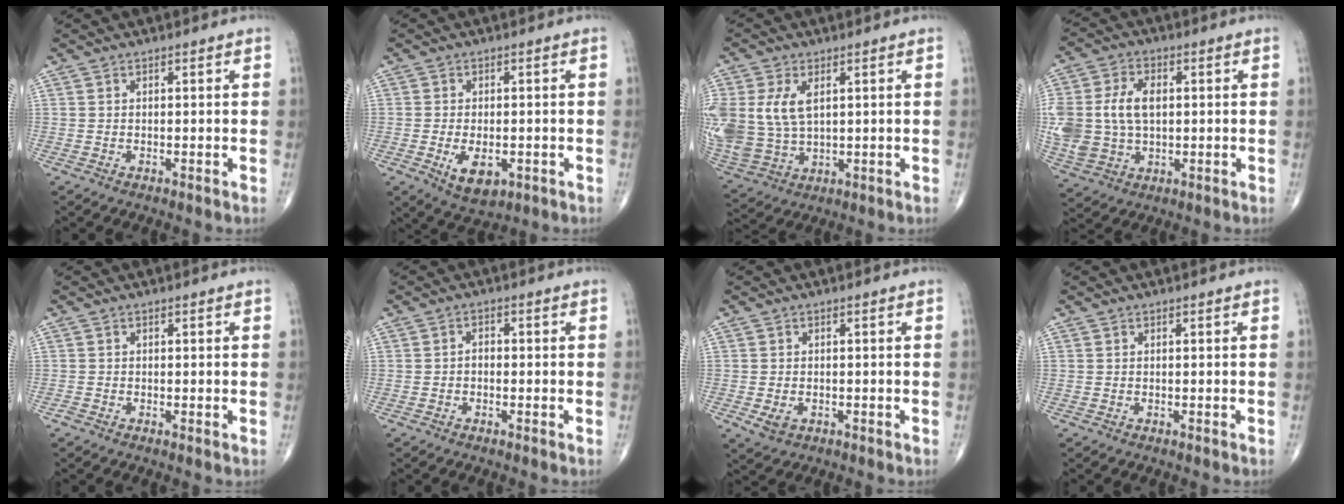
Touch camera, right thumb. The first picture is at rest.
{"total": 6.7, "force": [-2.0, 3.8, 5.2], "torque": [-0.079, -0.005, -0.021]}
{"total": 14.5, "force": [3.0, 9.4, 10.7], "torque": [-0.253, -0.009, 0.073]}
{"total": 15.2, "force": [1.1, 10.5, 10.9], "torque": [-0.246, 0.004, 0.032]}
{"total": 0.6, "force": [-0.3, 0.4, 0.4], "torque": [-0.005, -0.003, -0.011]}
{"total": 1.5, "force": [-0.4, 1.1, 1.0], "torque": [-0.007, 0.007, -0.012]}
{"total": 2.7, "force": [-0.8, 2.0, 1.6], "torque": [-0.028, -0.003, -0.006]}
{"total": 0.0}